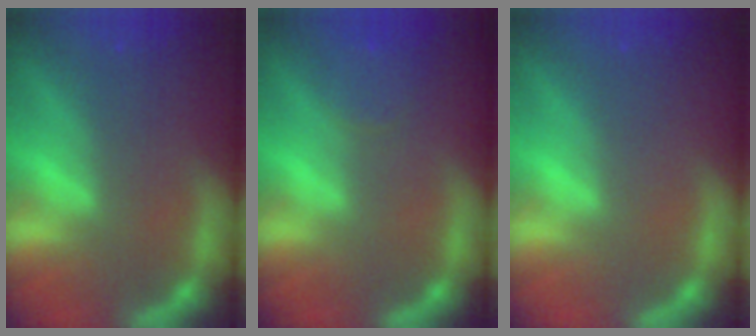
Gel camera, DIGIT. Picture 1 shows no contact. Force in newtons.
{"total": 2.4}
{"total": 0.0}